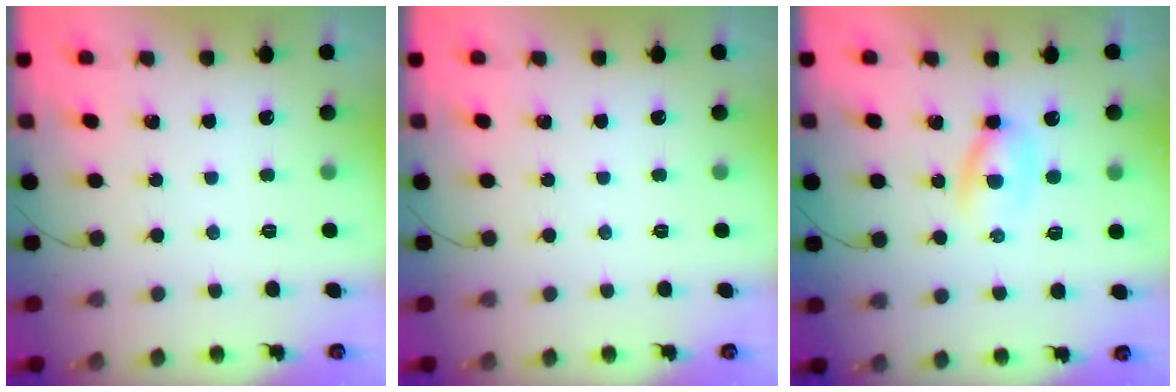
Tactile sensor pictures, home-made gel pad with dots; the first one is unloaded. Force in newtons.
{"total": 0.0}
{"total": 4.0, "press": 3.9, "slide": 1.0}